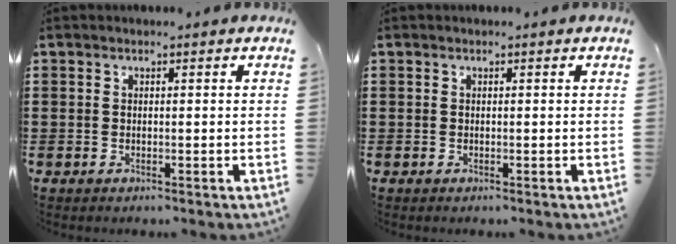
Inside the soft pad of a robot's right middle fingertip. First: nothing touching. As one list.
[{"total": 0.0}]